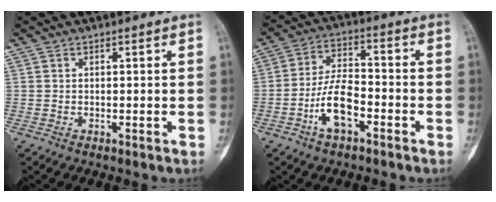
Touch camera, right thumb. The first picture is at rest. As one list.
[{"total": 9.3, "force": [-4.0, 4.4, 7.2], "torque": [-0.133, 0.036, -0.076]}]